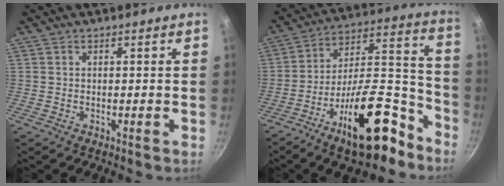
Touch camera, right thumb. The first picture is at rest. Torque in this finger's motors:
{"motor_torque": [2.65, 1.18, 0.23, -0.40, 0.19]}